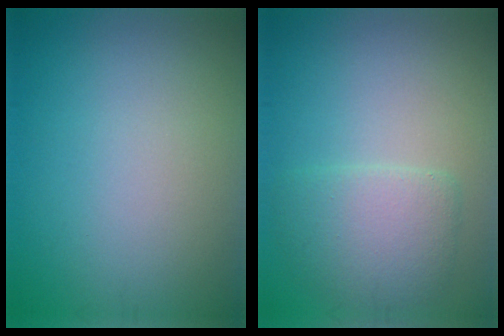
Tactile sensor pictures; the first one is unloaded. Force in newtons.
{"total": 3.9, "press": 3.8, "slide": 0.2}